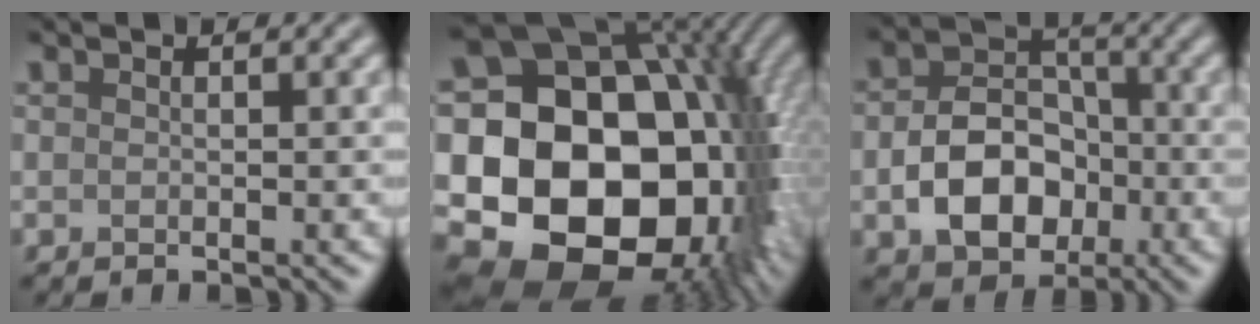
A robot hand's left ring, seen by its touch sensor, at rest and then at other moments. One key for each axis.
{"total": 22.7, "fx": -2.3, "fy": 17.0, "fz": 14.8, "tx": -0.228, "ty": -0.017, "tz": -0.056}
{"total": 6.8, "fx": -1.9, "fy": 5.0, "fz": 4.3, "tx": -0.074, "ty": -0.003, "tz": -0.029}